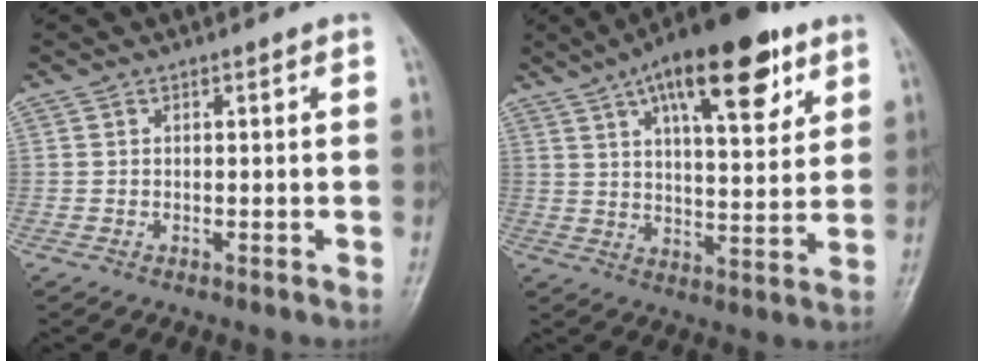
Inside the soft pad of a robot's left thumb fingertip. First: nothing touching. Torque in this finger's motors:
{"motor_torque": [0.74, 0.85, 1.86, -0.89, 0.17]}